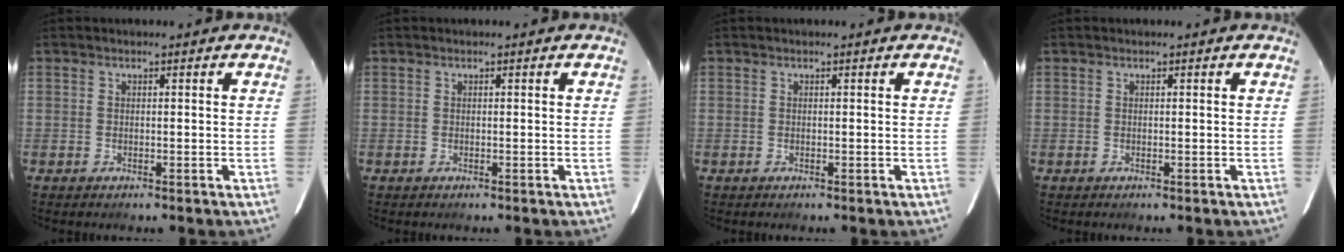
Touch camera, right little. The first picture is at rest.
{"total": 0.0}
{"total": 0.0}
{"total": 0.0}